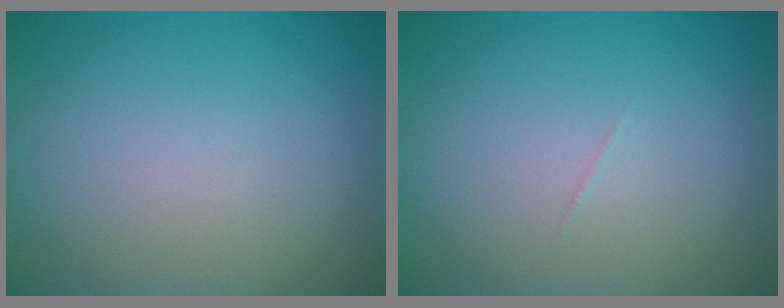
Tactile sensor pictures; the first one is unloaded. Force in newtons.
{"total": 0.0}